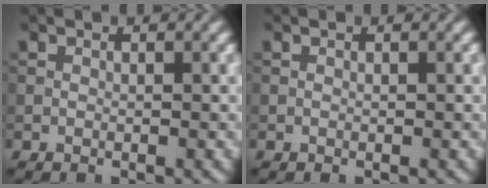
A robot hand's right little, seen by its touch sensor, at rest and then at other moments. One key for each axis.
{"total": 0.0}